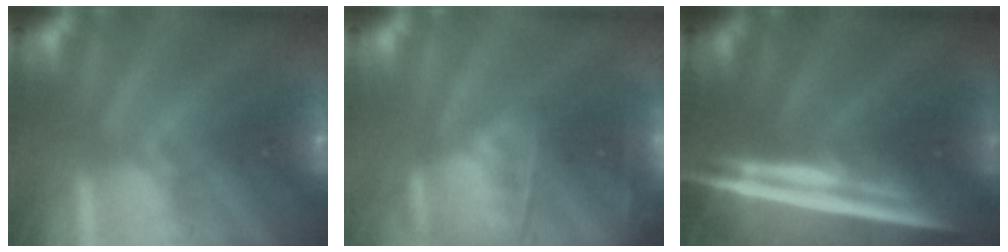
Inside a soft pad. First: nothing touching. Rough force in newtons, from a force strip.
{"total": 5.7}
{"total": 9.1}